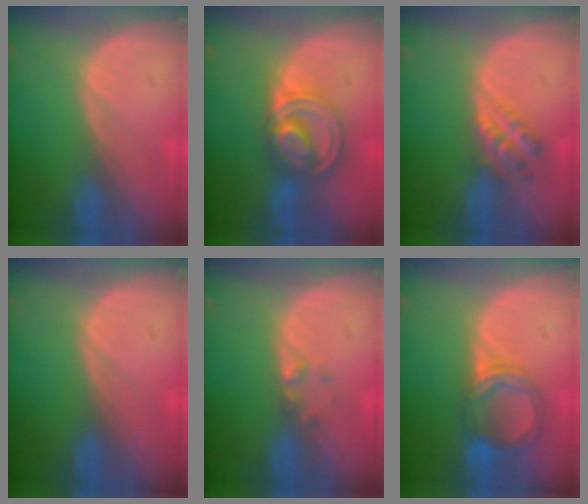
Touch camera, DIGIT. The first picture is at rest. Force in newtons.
{"total": 8.6, "press": 7.2, "slide": 4.7}
{"total": 4.5, "press": 3.8, "slide": 2.5}
{"total": 0.0}
{"total": 1.4, "press": 1.3, "slide": 0.2}
{"total": 5.8, "press": 5.7, "slide": 0.6}